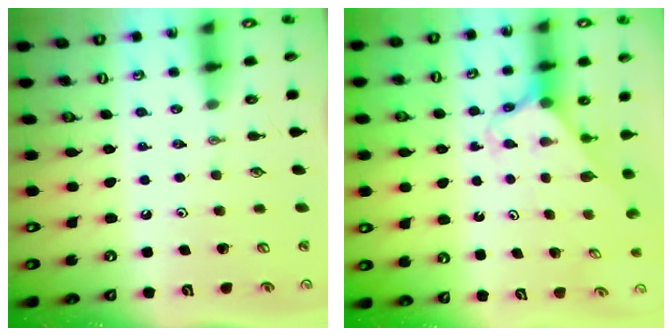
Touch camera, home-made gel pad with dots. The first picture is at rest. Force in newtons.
{"total": 2.7, "press": 2.7, "slide": 0.1}